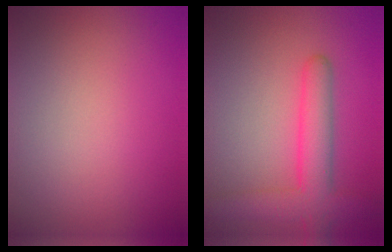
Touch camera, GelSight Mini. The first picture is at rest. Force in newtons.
{"total": 5.3, "press": 5.3, "slide": 0.2}